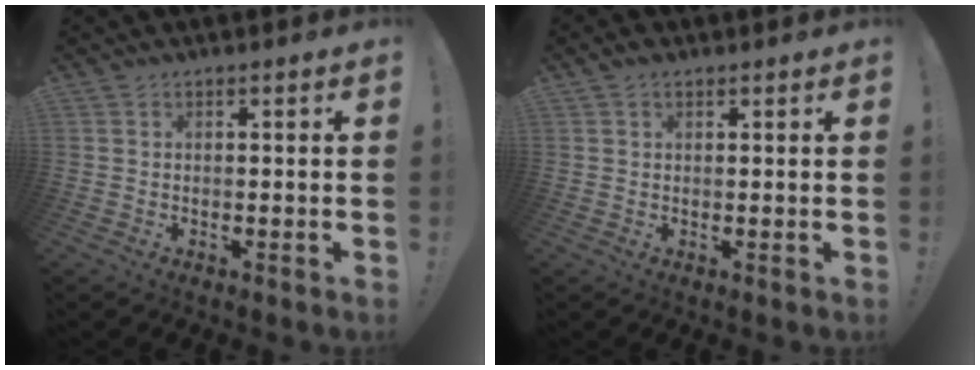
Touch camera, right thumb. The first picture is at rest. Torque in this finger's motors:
{"motor_torque": [0.56, 1.93, 0.38, 0.39, 0.01]}